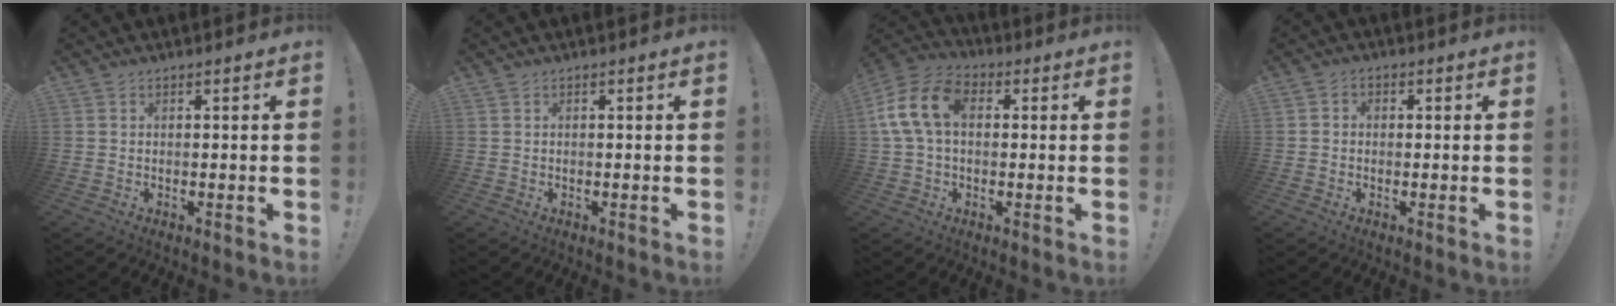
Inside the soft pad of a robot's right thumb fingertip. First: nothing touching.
{"total": 0.0}
{"total": 13.9, "force": [2.5, 9.2, 10.2], "torque": [-0.202, 0.014, 0.049]}
{"total": 2.1, "force": [-0.6, 1.7, 1.1], "torque": [-0.015, 0.008, -0.011]}